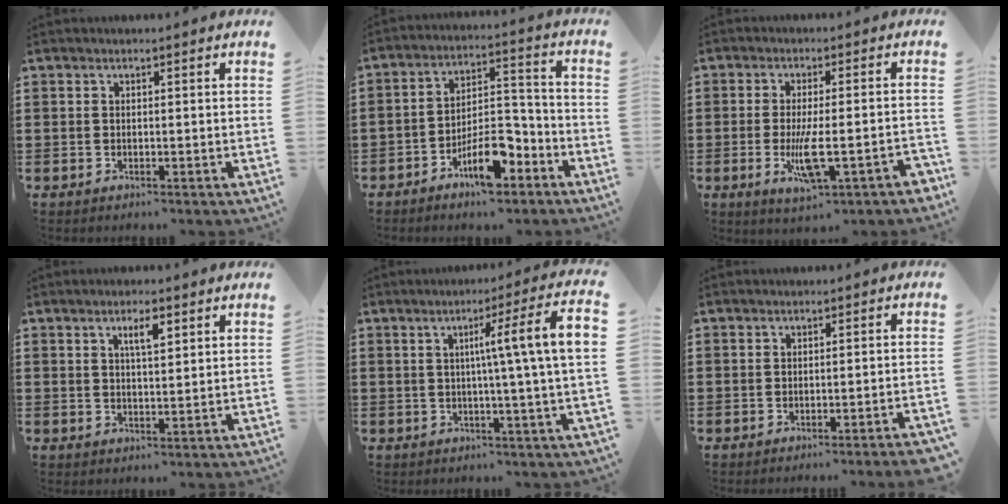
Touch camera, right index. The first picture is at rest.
{"total": 9.3, "force": [-5.8, 3.4, 6.4], "torque": [-0.109, 0.017, -0.102]}
{"total": 7.8, "force": [-2.3, 1.6, 7.3], "torque": [-0.145, -0.015, -0.042]}
{"total": 3.1, "force": [1.5, 0.8, 2.6], "torque": [-0.046, 0.002, 0.022]}
{"total": 9.0, "force": [1.0, -0.9, 8.9], "torque": [-0.156, -0.008, 0.007]}
{"total": 1.9, "force": [-1.5, -0.4, 1.1], "torque": [-0.018, -0.001, -0.029]}